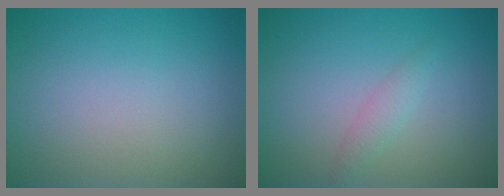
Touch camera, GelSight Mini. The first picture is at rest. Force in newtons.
{"total": 1.3, "press": 1.3, "slide": 0.1}